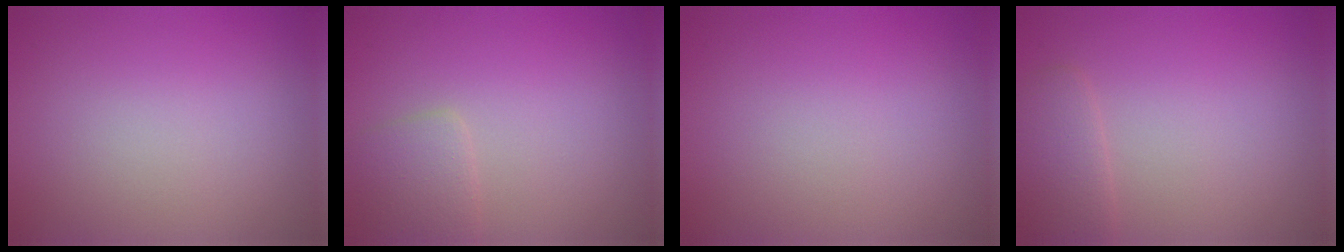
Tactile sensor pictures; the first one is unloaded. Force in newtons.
{"total": 1.9, "press": 1.9, "slide": 0.1}
{"total": 0.0}
{"total": 2.1, "press": 2.0, "slide": 0.1}